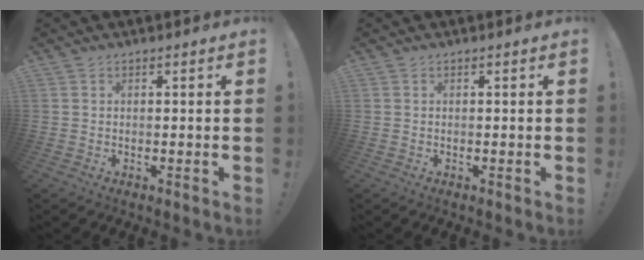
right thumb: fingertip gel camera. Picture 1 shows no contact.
{"total": 0.0}